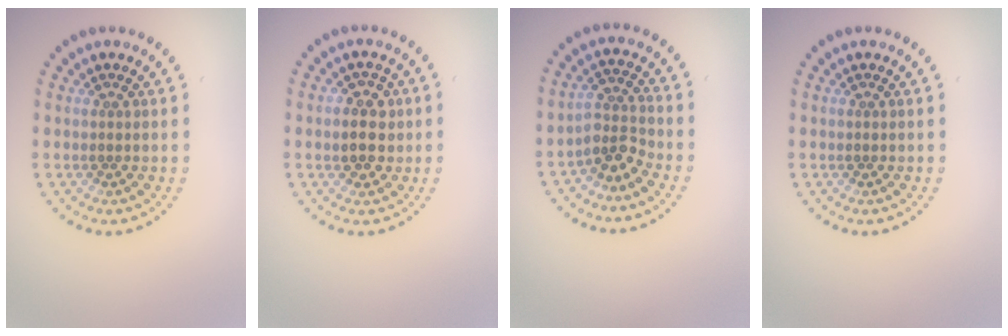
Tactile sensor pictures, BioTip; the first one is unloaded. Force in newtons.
{"total": 3.0, "press": 2.9, "slide": 0.6}
{"total": 2.7, "press": 2.0, "slide": 1.8}
{"total": 0.0}